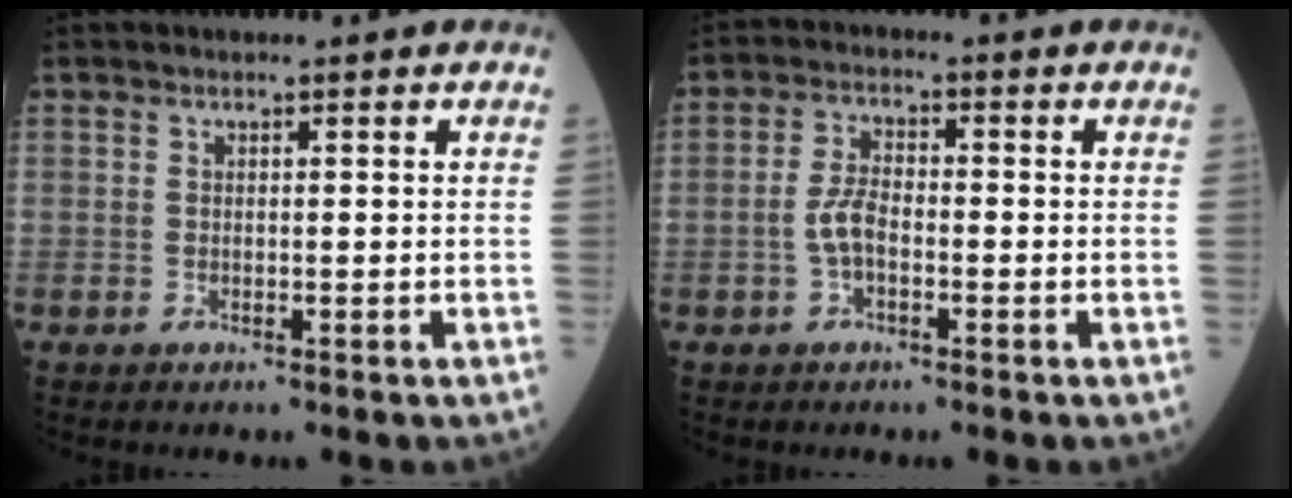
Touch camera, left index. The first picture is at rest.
{"total": 4.0, "force": [-1.3, 1.7, 3.4], "torque": [-0.075, 0.008, -0.028]}